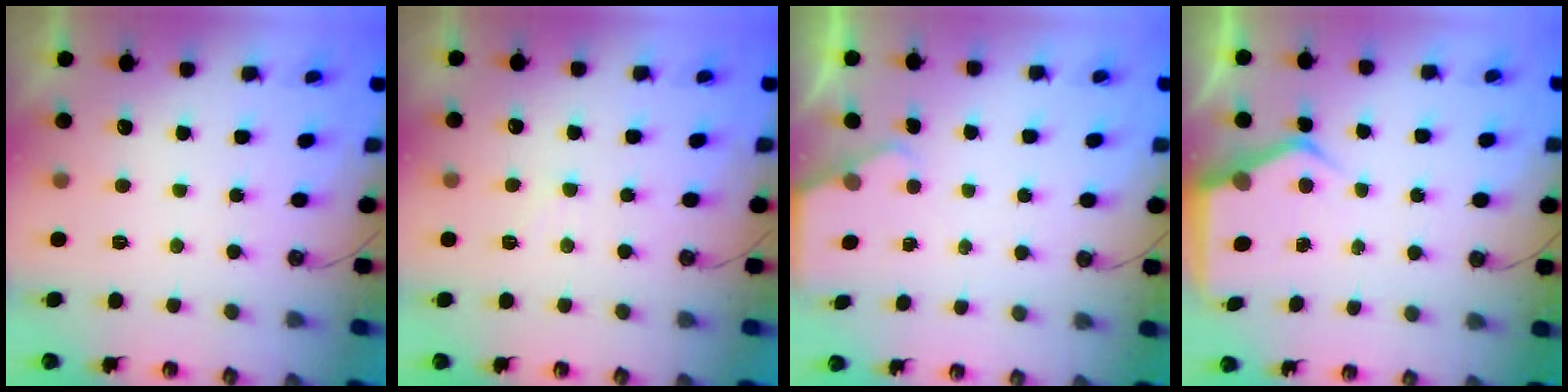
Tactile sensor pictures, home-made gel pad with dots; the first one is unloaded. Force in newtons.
{"total": 3.1, "press": 3.1, "slide": 0.5}
{"total": 1.7, "press": 1.7, "slide": 0.3}
{"total": 4.9, "press": 4.9, "slide": 0.2}